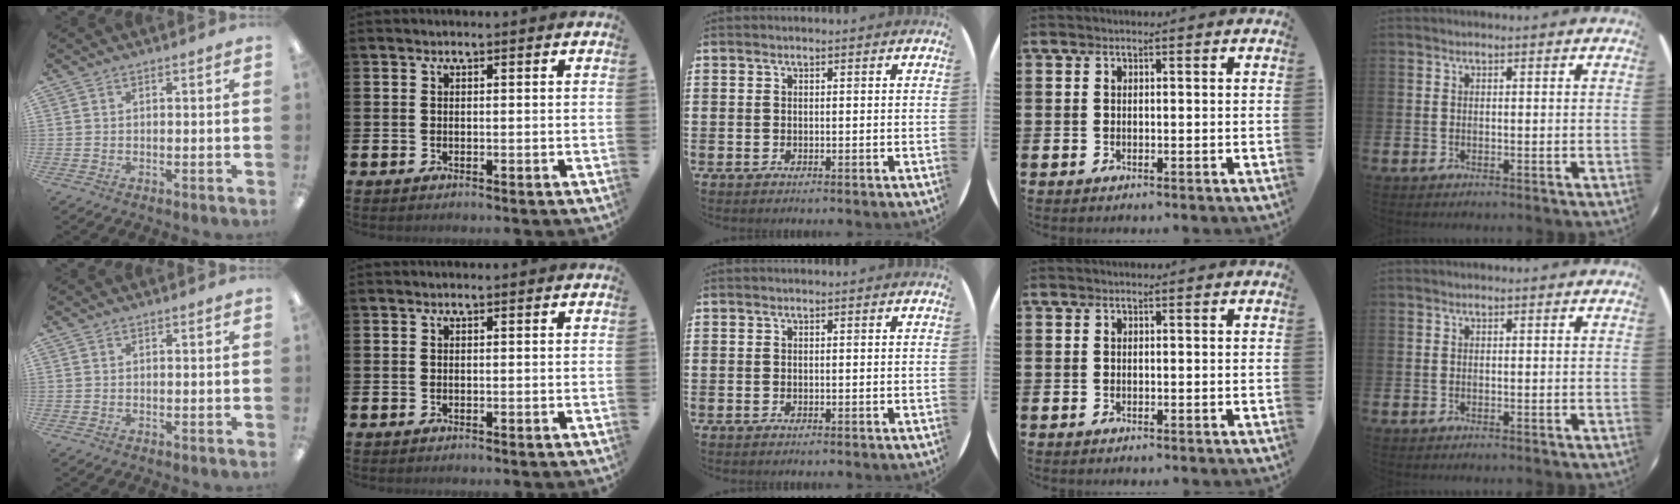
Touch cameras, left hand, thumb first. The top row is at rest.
{}